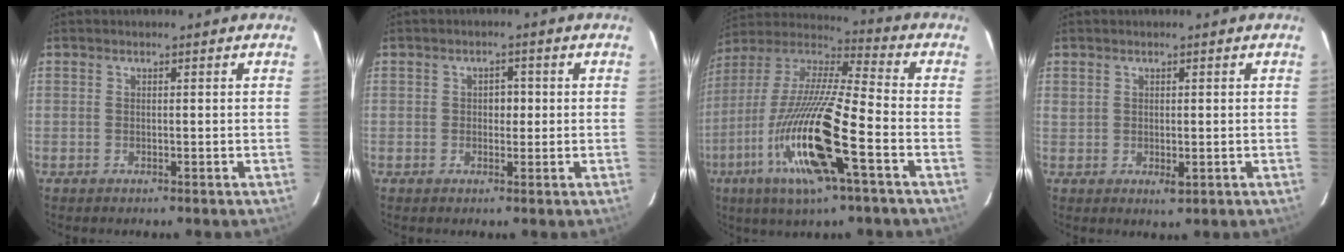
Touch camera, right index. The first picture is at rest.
{"total": 2.3, "force": [0.1, 1.5, 1.7], "torque": [-0.024, 0.007, 0.001]}
{"total": 20.2, "force": [-7.4, 2.1, 18.7], "torque": [-0.406, -0.027, -0.145]}
{"total": 2.1, "force": [0.1, 1.1, 1.7], "torque": [-0.033, -0.005, 0.007]}